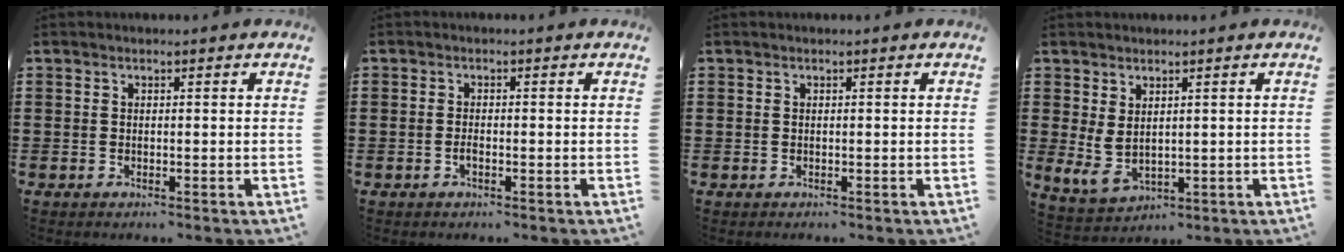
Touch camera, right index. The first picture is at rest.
{"total": 0.8, "force": [-0.5, 0.2, 0.6], "torque": [-0.011, -0.004, -0.008]}
{"total": 0.0}
{"total": 3.2, "force": [1.4, 1.8, 2.2], "torque": [-0.069, -0.008, 0.023]}